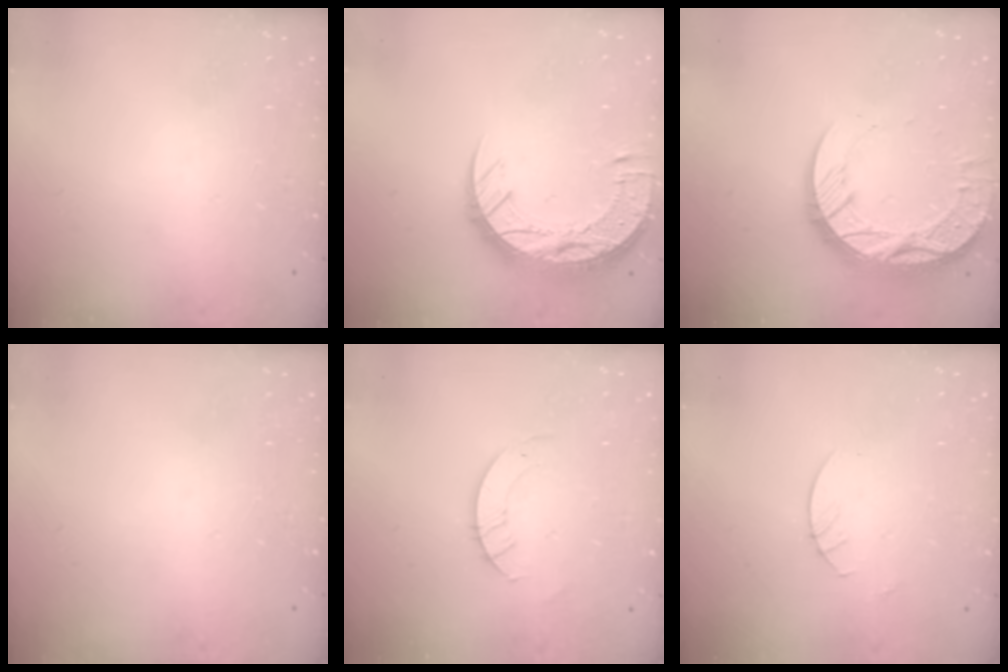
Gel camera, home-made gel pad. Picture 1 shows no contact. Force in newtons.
{"total": 16.8, "press": 16.7, "slide": 1.1}
{"total": 21.4, "press": 21.3, "slide": 1.8}
{"total": 0.0}
{"total": 2.6, "press": 2.6, "slide": 0.2}
{"total": 2.7, "press": 2.7, "slide": 0.2}